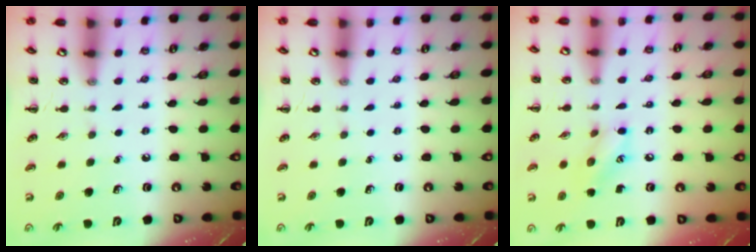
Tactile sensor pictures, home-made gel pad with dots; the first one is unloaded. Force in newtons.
{"total": 0.0}
{"total": 8.9, "press": 8.9, "slide": 0.7}